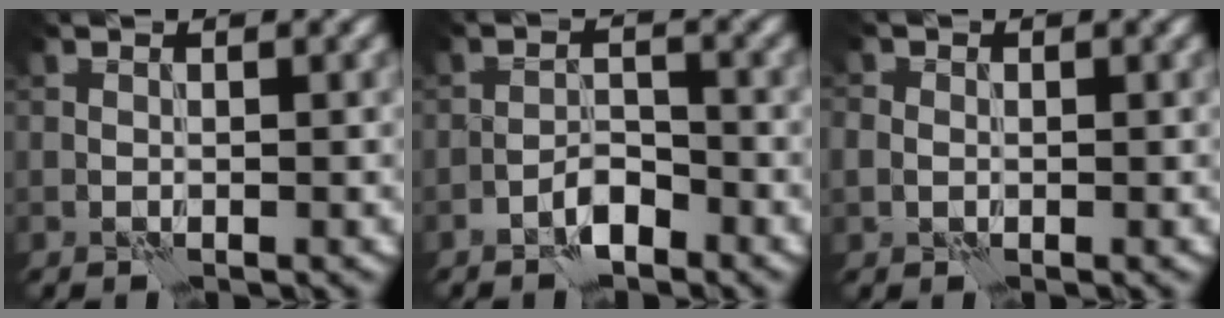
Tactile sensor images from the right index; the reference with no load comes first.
{"total": 1.9, "force": [-1.4, 0.6, 1.1], "torque": [-0.012, 0.010, -0.029]}
{"total": 1.8, "force": [0.0, 1.6, 0.9], "torque": [-0.016, 0.007, -0.005]}